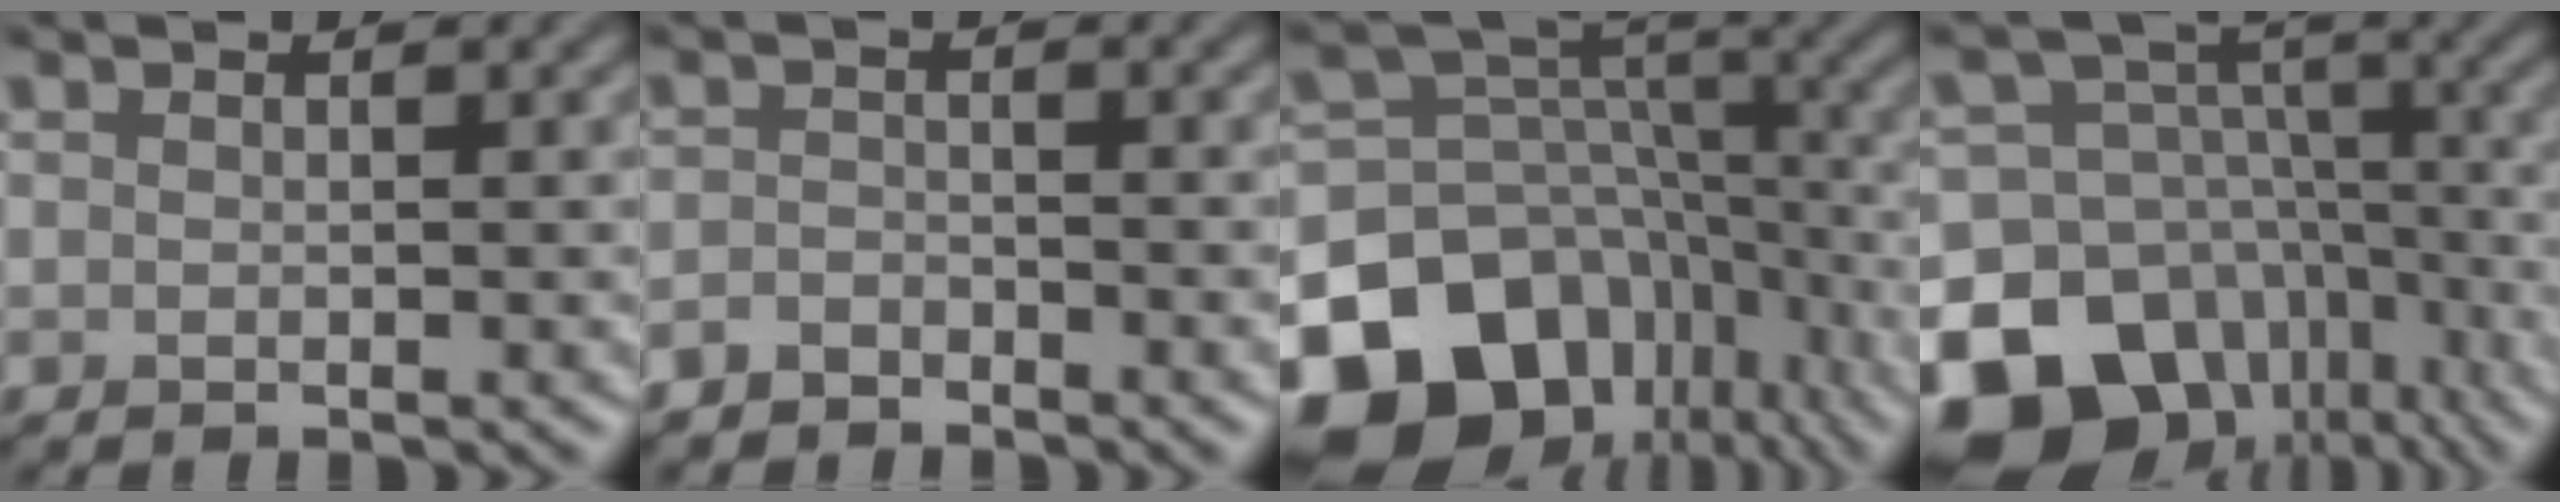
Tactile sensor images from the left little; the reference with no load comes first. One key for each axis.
{"total": 1.7, "fx": -1.6, "fy": 0.7, "fz": 0.1, "tx": 0.000, "ty": 0.003, "tz": -0.034}
{"total": 16.0, "fx": -9.0, "fy": 11.4, "fz": 6.8, "tx": -0.160, "ty": 0.000, "tz": -0.140}
{"total": 17.6, "fx": -9.7, "fy": 13.0, "fz": 6.8, "tx": -0.155, "ty": -0.027, "tz": -0.127}